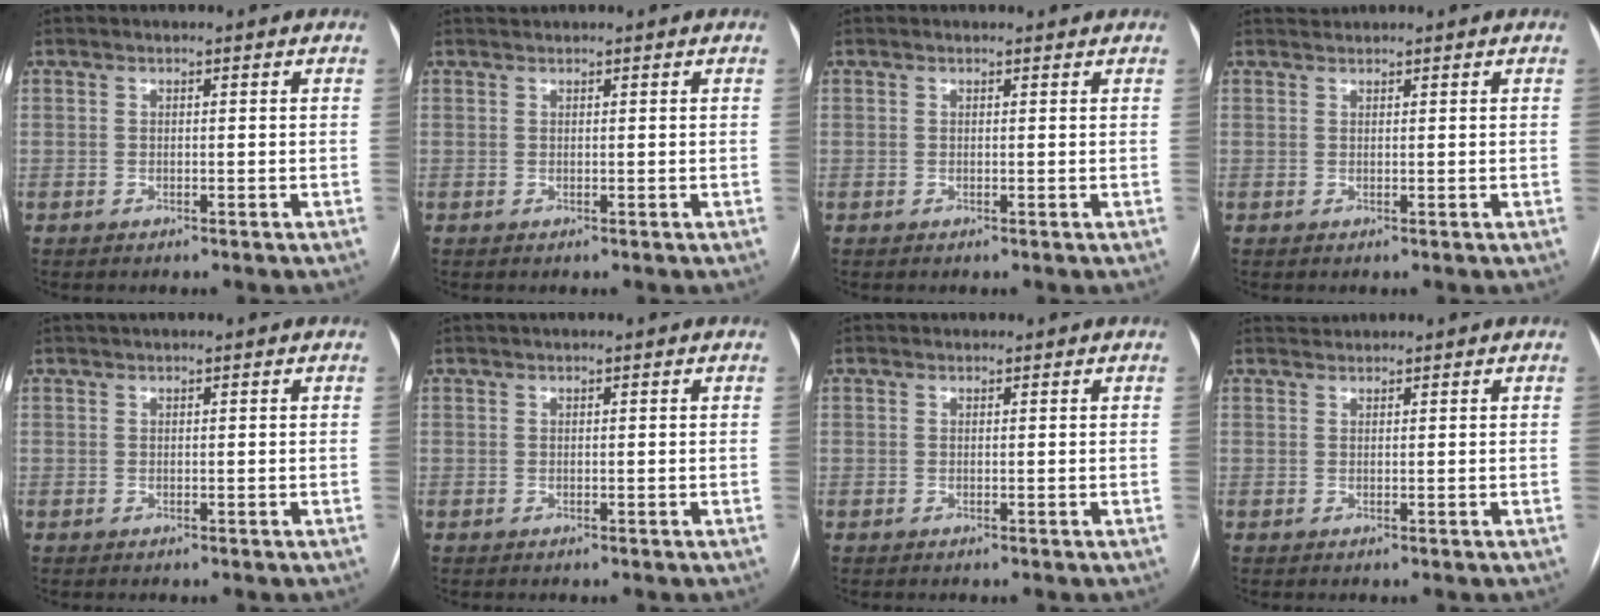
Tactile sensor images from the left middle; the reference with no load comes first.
{"total": 0.5, "force": [0.5, -0.1, -0.2], "torque": [-0.004, 0.009, 0.014]}
{"total": 0.9, "force": [0.8, 0.3, 0.0], "torque": [-0.009, 0.005, 0.009]}
{"total": 1.0, "force": [1.0, -0.1, -0.3], "torque": [-0.004, 0.011, 0.024]}
{"total": 1.7, "force": [1.5, -0.1, 0.8], "torque": [-0.009, 0.026, 0.029]}
{"total": 1.4, "force": [1.2, 0.0, 0.7], "torque": [-0.007, 0.026, 0.024]}
{"total": 0.8, "force": [0.7, 0.3, 0.0], "torque": [-0.003, 0.014, 0.013]}
{"total": 1.4, "force": [1.4, -0.1, -0.4], "torque": [-0.003, 0.013, 0.032]}